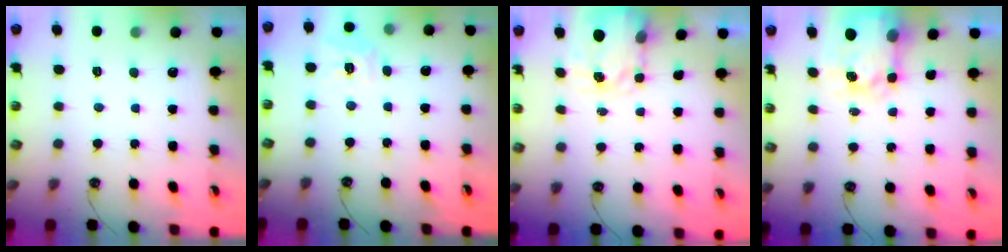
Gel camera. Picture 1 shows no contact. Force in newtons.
{"total": 8.8, "press": 8.8, "slide": 0.8}
{"total": 3.5, "press": 3.5, "slide": 0.6}
{"total": 5.4, "press": 5.3, "slide": 0.8}